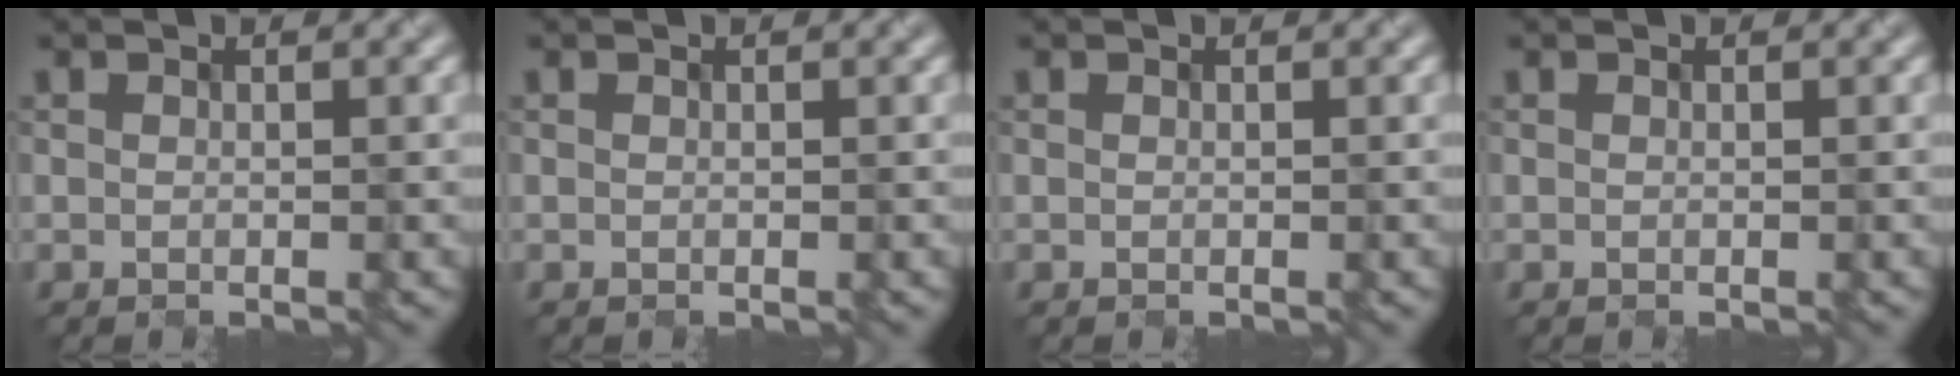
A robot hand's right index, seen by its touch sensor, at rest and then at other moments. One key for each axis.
{"total": 0.0}
{"total": 0.0}
{"total": 0.0}